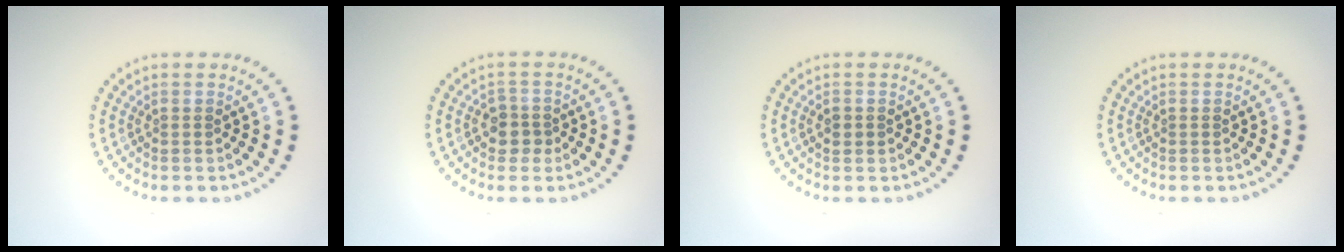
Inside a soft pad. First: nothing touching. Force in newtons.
{"total": 1.9, "press": 1.7, "slide": 0.9}
{"total": 1.2, "press": 1.1, "slide": 0.2}
{"total": 0.0}